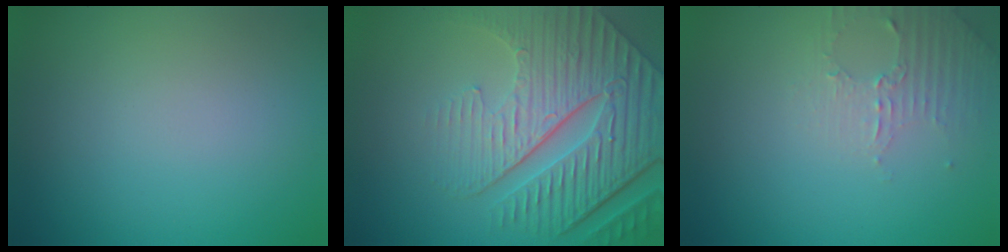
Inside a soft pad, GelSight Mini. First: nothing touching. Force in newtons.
{"total": 8.5, "press": 6.3, "slide": 5.8}
{"total": 2.2, "press": 2.1, "slide": 0.6}